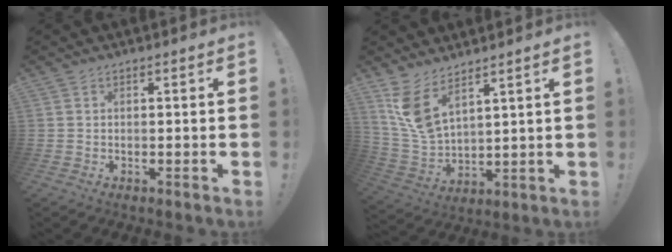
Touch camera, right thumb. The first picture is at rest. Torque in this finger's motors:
{"motor_torque": [1.30, 1.37, 0.20, 0.20, 0.19]}